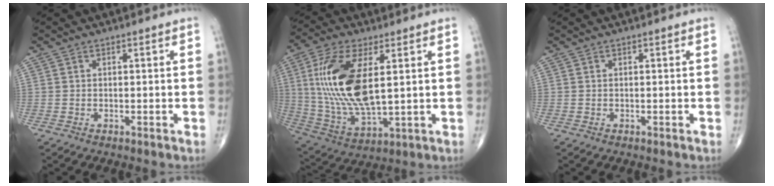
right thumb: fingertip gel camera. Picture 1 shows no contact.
{"total": 18.2, "force": [3.6, 7.8, 16.1], "torque": [-0.336, -0.019, 0.076]}
{"total": 0.0}